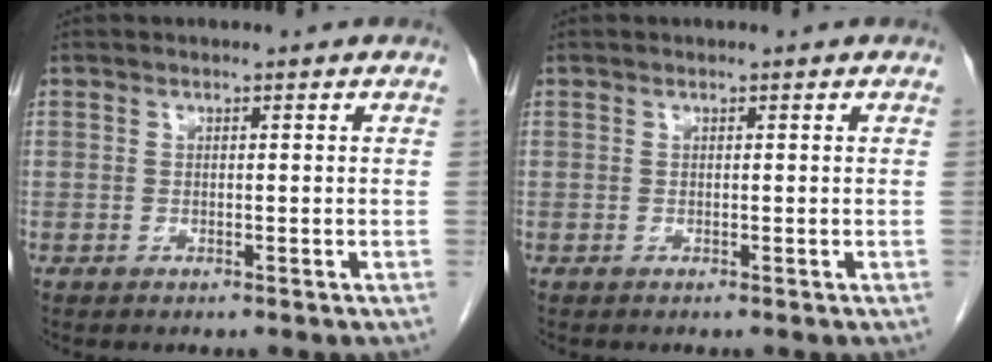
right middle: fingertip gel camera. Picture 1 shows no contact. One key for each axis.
{"total": 0.0}